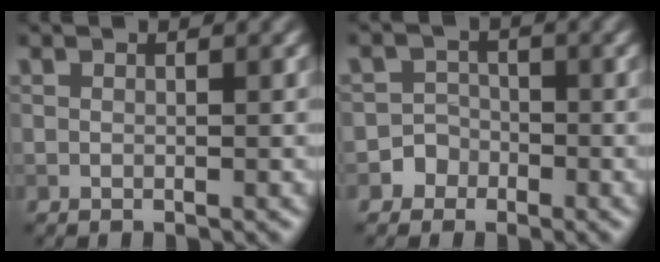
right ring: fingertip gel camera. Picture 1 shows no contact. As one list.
[{"total": 2.4, "force": [-1.3, 2.0, -0.1], "torque": [0.034, 0.011, -0.029]}]